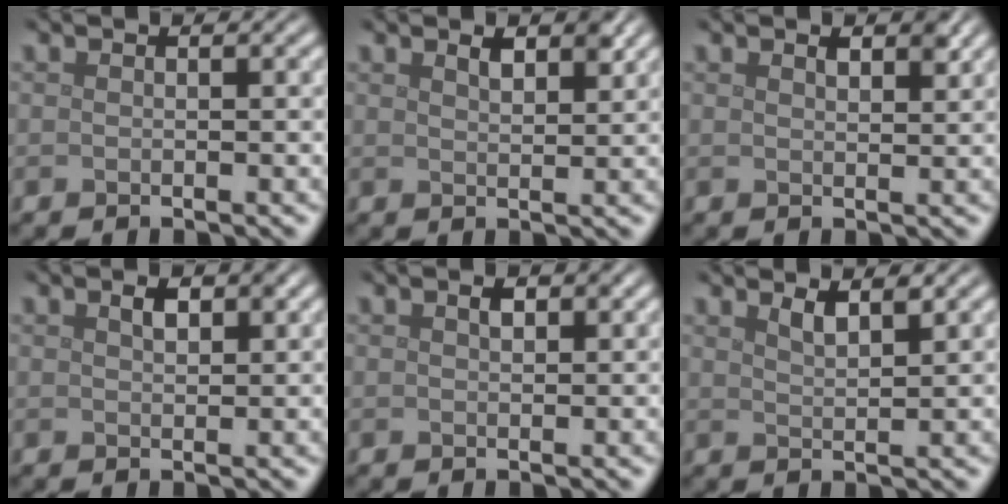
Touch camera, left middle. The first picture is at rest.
{"total": 2.1, "force": [1.4, 0.7, 1.3], "torque": [-0.022, 0.000, 0.025]}
{"total": 1.6, "force": [1.1, 0.6, 1.0], "torque": [-0.015, 0.000, 0.019]}
{"total": 1.8, "force": [0.9, 0.8, 1.3], "torque": [-0.020, 0.004, 0.017]}
{"total": 1.4, "force": [0.7, 0.7, 1.0], "torque": [-0.014, 0.002, 0.012]}
{"total": 2.0, "force": [1.5, 0.5, 1.2], "torque": [-0.020, 0.001, 0.026]}